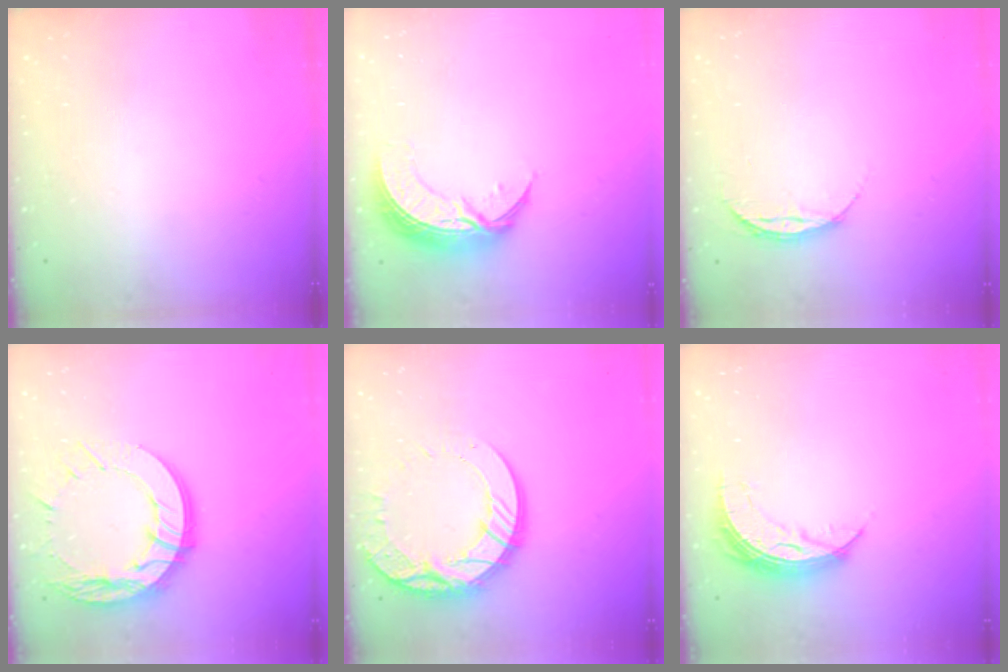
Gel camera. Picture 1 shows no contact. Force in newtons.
{"total": 9.0, "press": 9.0, "slide": 0.7}
{"total": 7.3, "press": 7.3, "slide": 0.6}
{"total": 16.7, "press": 16.6, "slide": 1.6}
{"total": 16.6, "press": 16.5, "slide": 1.3}
{"total": 7.7, "press": 7.6, "slide": 0.6}